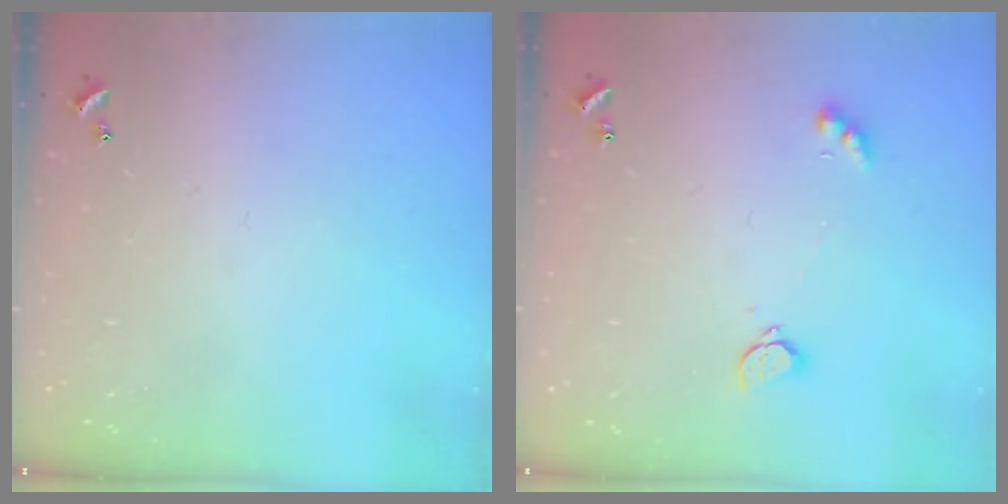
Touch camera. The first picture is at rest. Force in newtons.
{"total": 2.4, "press": 2.3, "slide": 0.8}